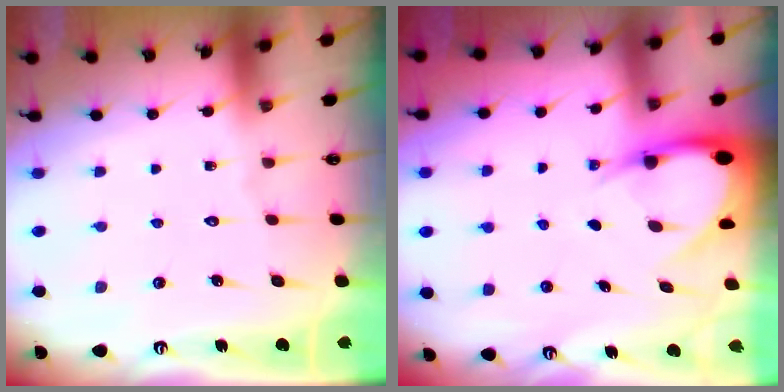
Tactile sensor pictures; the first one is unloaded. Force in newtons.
{"total": 5.6, "press": 5.6, "slide": 0.5}